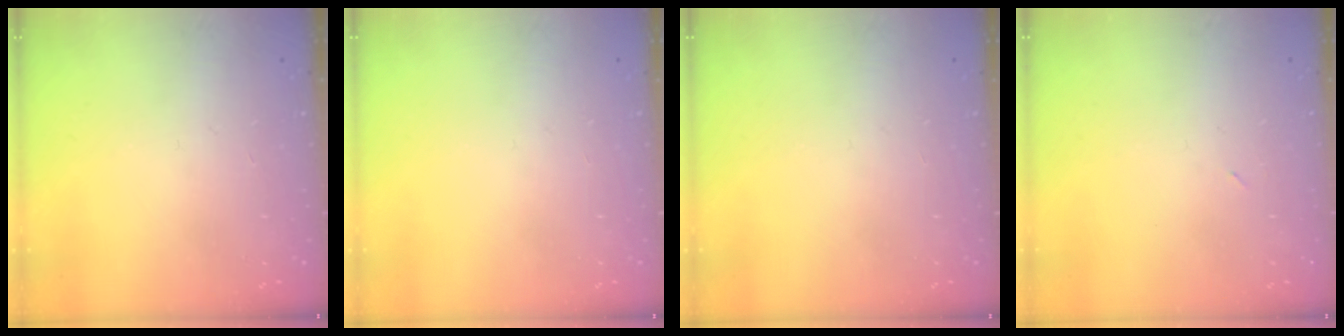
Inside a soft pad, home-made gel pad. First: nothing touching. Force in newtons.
{"total": 0.0}
{"total": 0.0}
{"total": 2.4, "press": 2.3, "slide": 0.8}